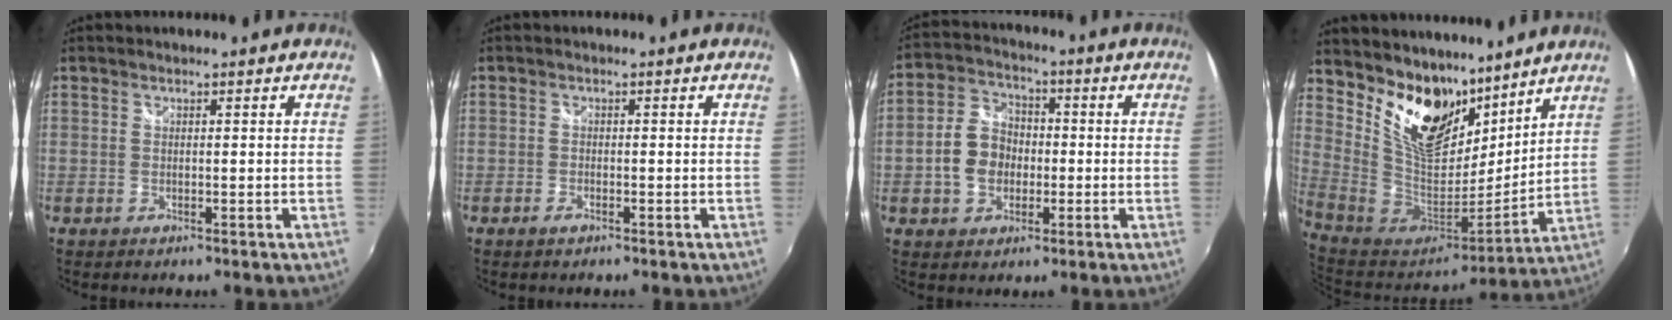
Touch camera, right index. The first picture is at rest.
{"total": 1.2, "force": [-0.9, 0.5, 0.5], "torque": [-0.011, -0.003, -0.018]}
{"total": 8.5, "force": [-1.6, 6.7, 5.0], "torque": [-0.109, 0.020, -0.026]}
{"total": 18.2, "force": [11.7, 9.7, 9.9], "torque": [-0.197, -0.002, 0.222]}